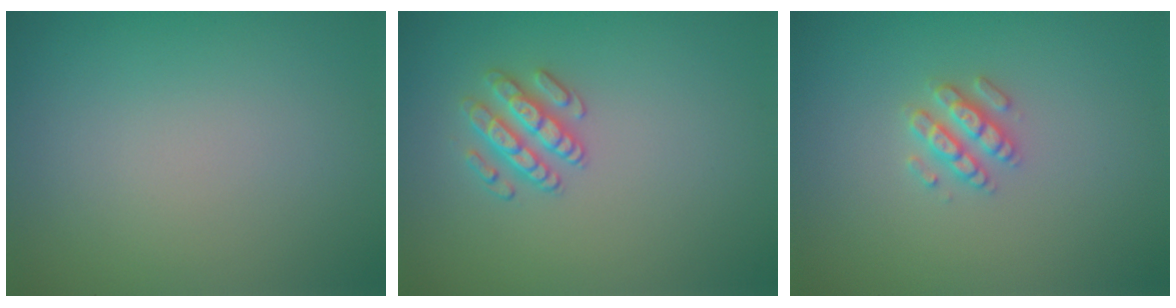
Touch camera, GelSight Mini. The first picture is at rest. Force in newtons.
{"total": 2.5, "press": 2.5, "slide": 0.4}
{"total": 2.5, "press": 2.4, "slide": 0.5}